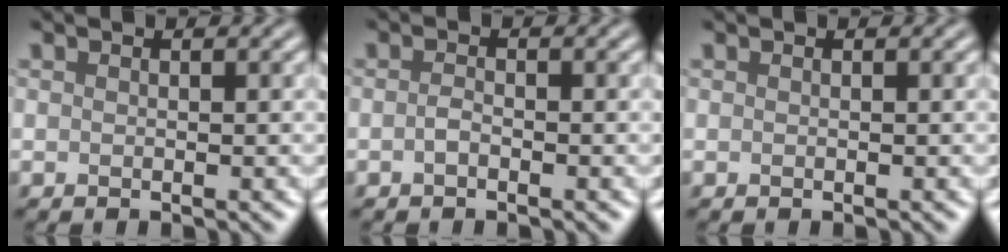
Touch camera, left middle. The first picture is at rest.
{"total": 0.9, "force": [-0.5, 0.4, 0.7], "torque": [-0.017, 0.002, -0.011]}
{"total": 0.0}